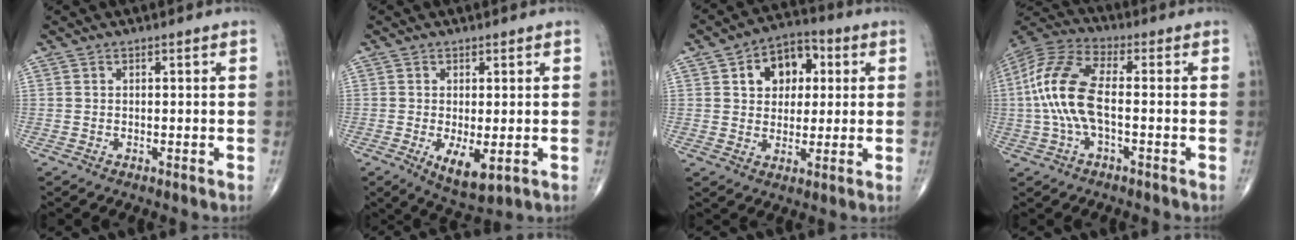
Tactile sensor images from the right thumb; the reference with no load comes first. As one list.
[{"total": 6.1, "force": [-1.4, 2.5, 5.5], "torque": [-0.092, -0.019, -0.013]}, {"total": 10.7, "force": [3.0, 7.7, 6.8], "torque": [-0.060, 0.008, 0.042]}, {"total": 13.2, "force": [-0.9, 5.4, 12.0], "torque": [-0.270, 0.035, -0.023]}]